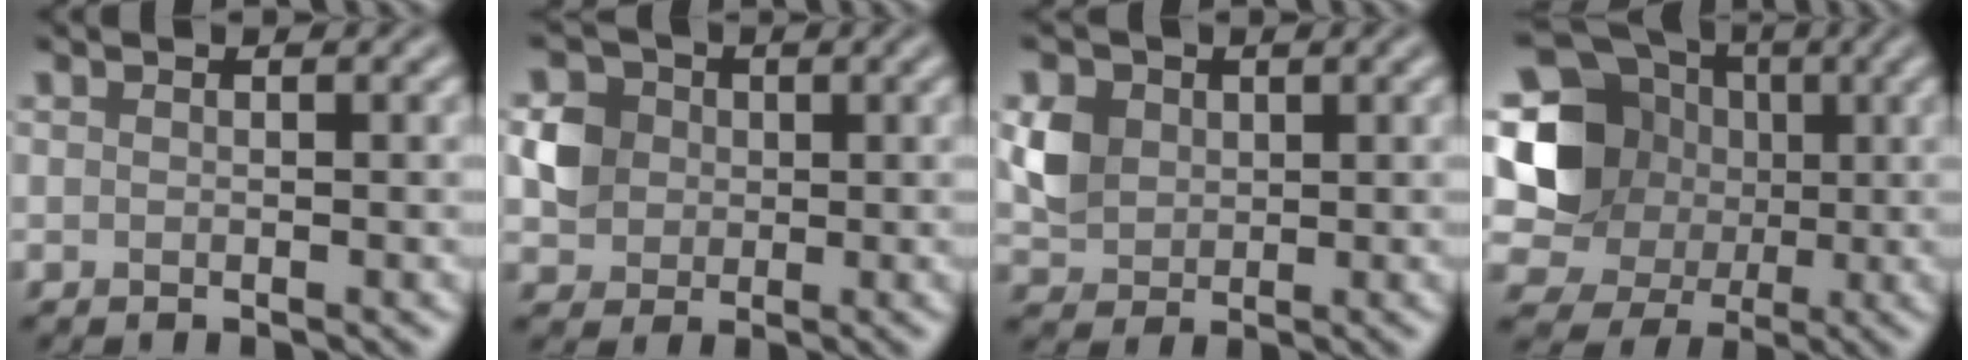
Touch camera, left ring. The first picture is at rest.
{"total": 3.1, "force": [0.3, 2.9, 1.0], "torque": [-0.013, 0.004, 0.006]}
{"total": 3.4, "force": [0.8, 2.9, 1.5], "torque": [-0.036, 0.000, 0.018]}
{"total": 12.3, "force": [1.3, 11.4, 4.7], "torque": [-0.127, 0.034, -0.001]}